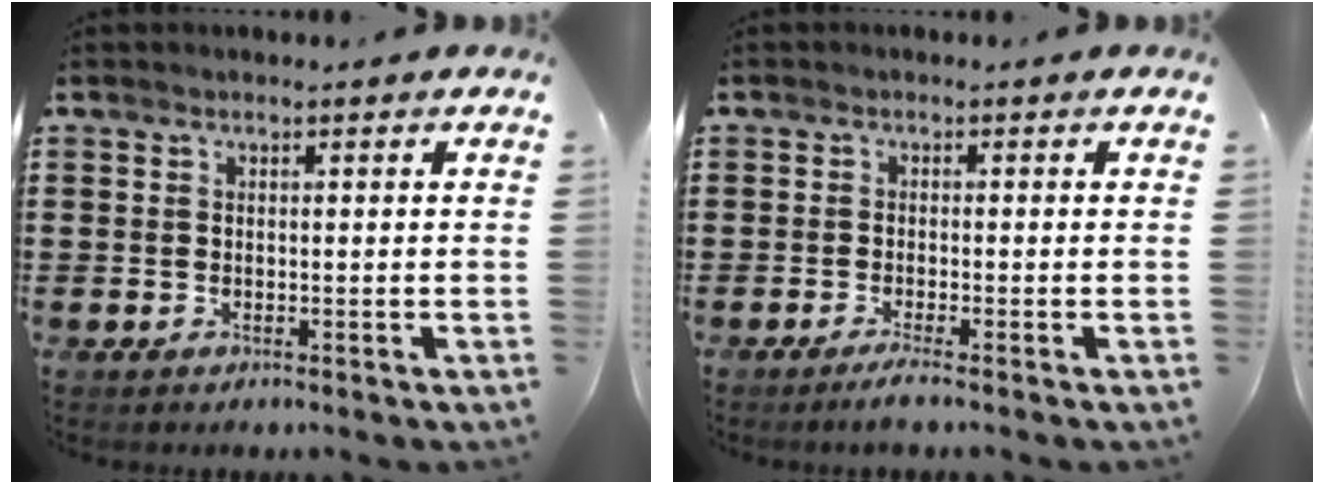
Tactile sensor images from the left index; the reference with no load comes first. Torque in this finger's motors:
{"motor_torque": [0.30, 0.26, 0.03, 0.03]}